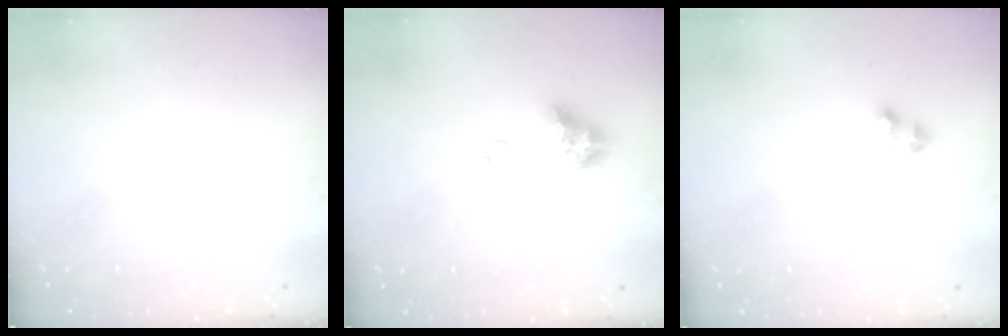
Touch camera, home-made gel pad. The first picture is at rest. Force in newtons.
{"total": 9.5, "press": 9.5, "slide": 1.0}
{"total": 2.4, "press": 2.4, "slide": 0.3}